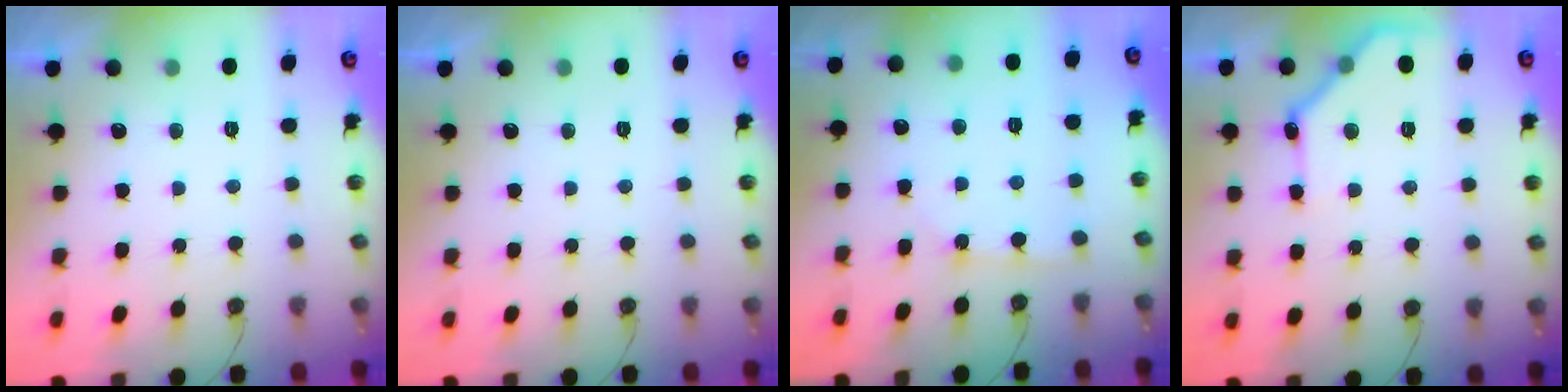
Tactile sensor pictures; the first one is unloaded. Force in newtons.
{"total": 0.0}
{"total": 2.6, "press": 2.6, "slide": 0.3}
{"total": 11.7, "press": 11.7, "slide": 0.2}